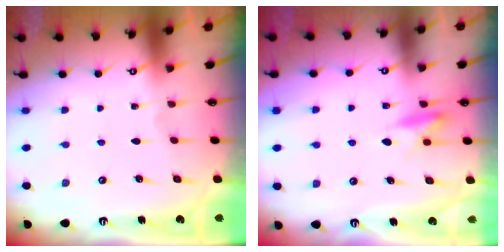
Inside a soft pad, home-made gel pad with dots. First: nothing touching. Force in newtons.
{"total": 8.5, "press": 8.4, "slide": 1.3}